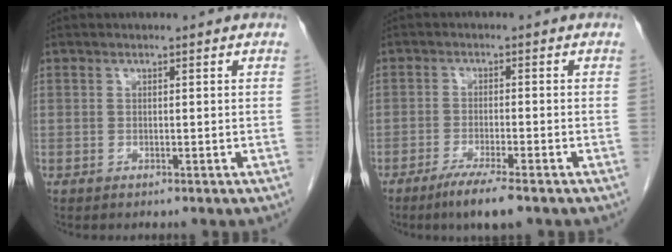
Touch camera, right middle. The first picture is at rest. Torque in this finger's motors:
{"motor_torque": [0.40, -0.28, 0.03, 0.03]}